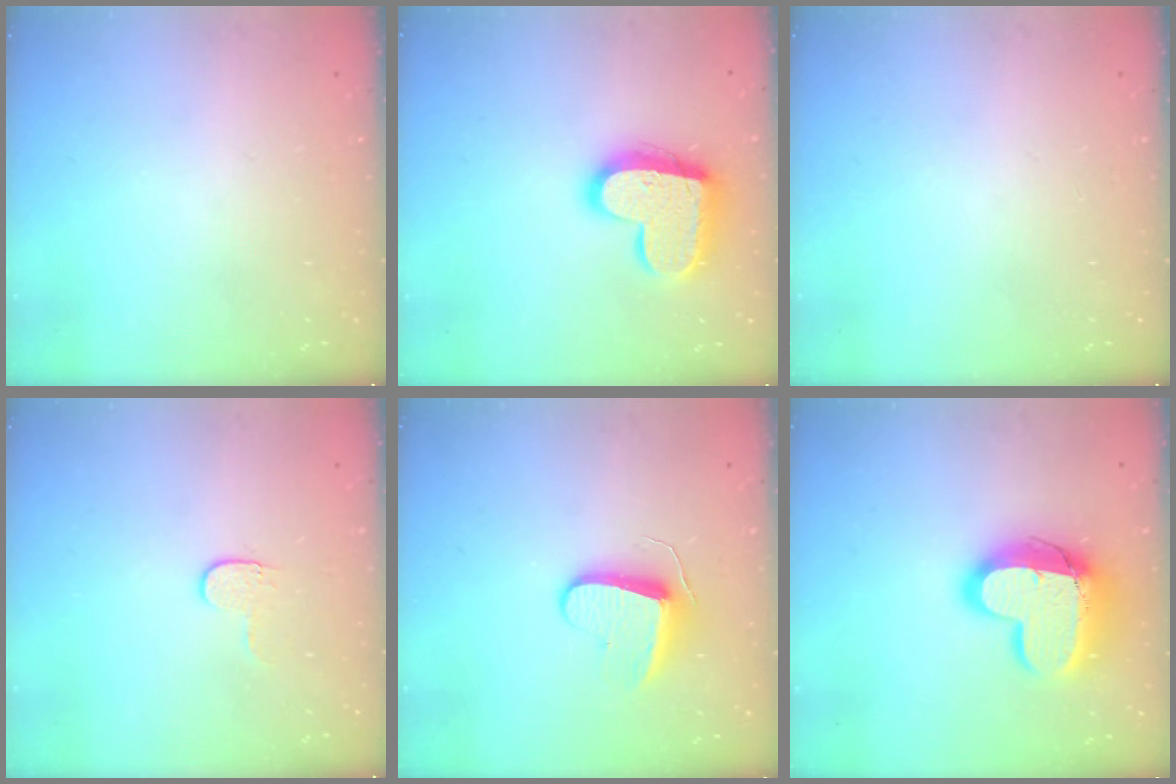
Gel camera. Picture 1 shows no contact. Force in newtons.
{"total": 17.6, "press": 17.5, "slide": 1.3}
{"total": 0.0}
{"total": 3.6, "press": 3.6, "slide": 0.4}
{"total": 8.7, "press": 8.7, "slide": 0.5}
{"total": 17.2, "press": 17.1, "slide": 1.5}